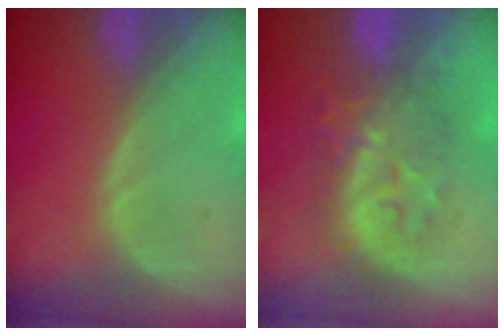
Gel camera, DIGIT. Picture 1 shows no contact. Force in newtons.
{"total": 8.4, "press": 8.2, "slide": 1.4}